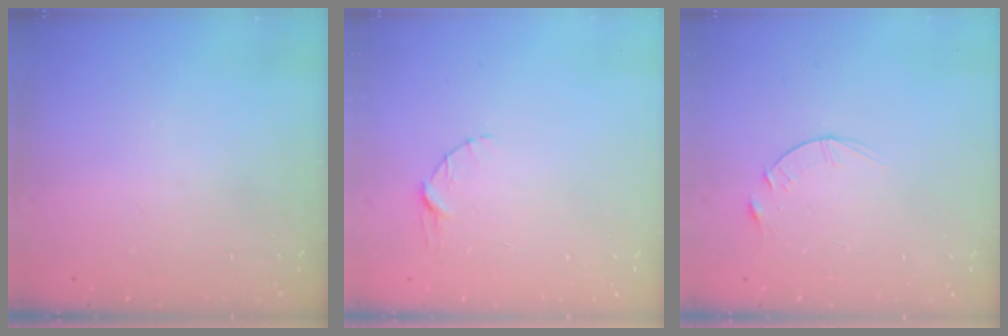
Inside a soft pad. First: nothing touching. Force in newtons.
{"total": 3.8, "press": 3.8, "slide": 0.4}
{"total": 3.1, "press": 3.1, "slide": 0.5}